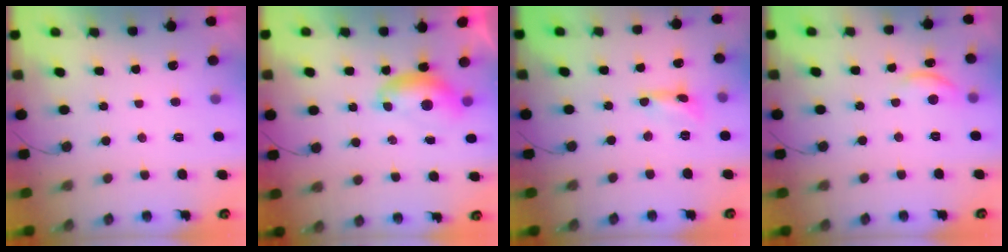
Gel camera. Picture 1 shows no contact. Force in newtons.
{"total": 7.4, "press": 7.3, "slide": 1.0}
{"total": 1.7, "press": 1.7, "slide": 0.1}
{"total": 9.0, "press": 9.0, "slide": 0.7}